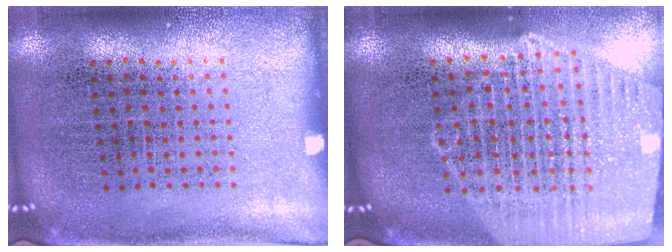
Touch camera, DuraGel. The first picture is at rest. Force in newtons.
{"total": 2.4, "press": 2.1, "slide": 1.2}